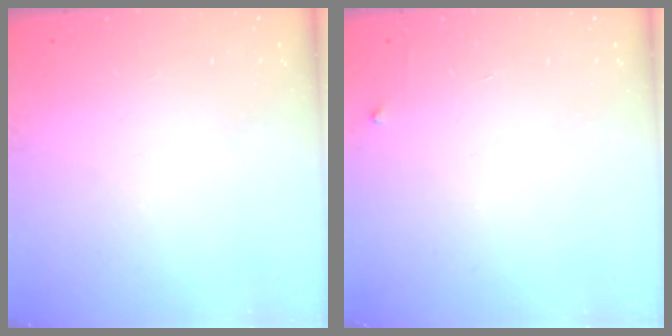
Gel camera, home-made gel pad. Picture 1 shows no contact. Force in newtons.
{"total": 2.3, "press": 2.3, "slide": 0.3}